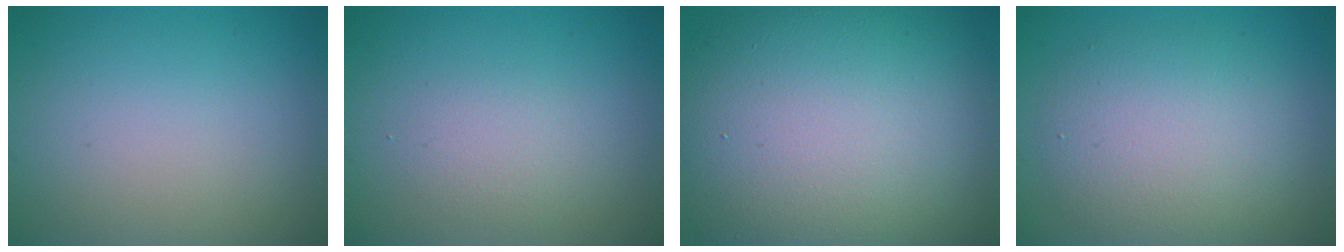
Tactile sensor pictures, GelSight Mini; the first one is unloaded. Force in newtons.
{"total": 1.7, "press": 1.7, "slide": 0.0}
{"total": 16.4, "press": 16.4, "slide": 0.7}
{"total": 5.9, "press": 5.9, "slide": 0.4}